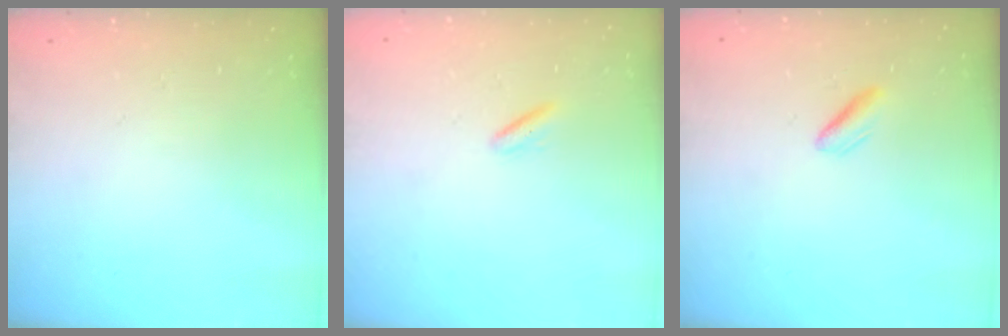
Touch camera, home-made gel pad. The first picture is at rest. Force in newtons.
{"total": 2.1, "press": 2.0, "slide": 0.8}
{"total": 2.1, "press": 2.0, "slide": 0.7}